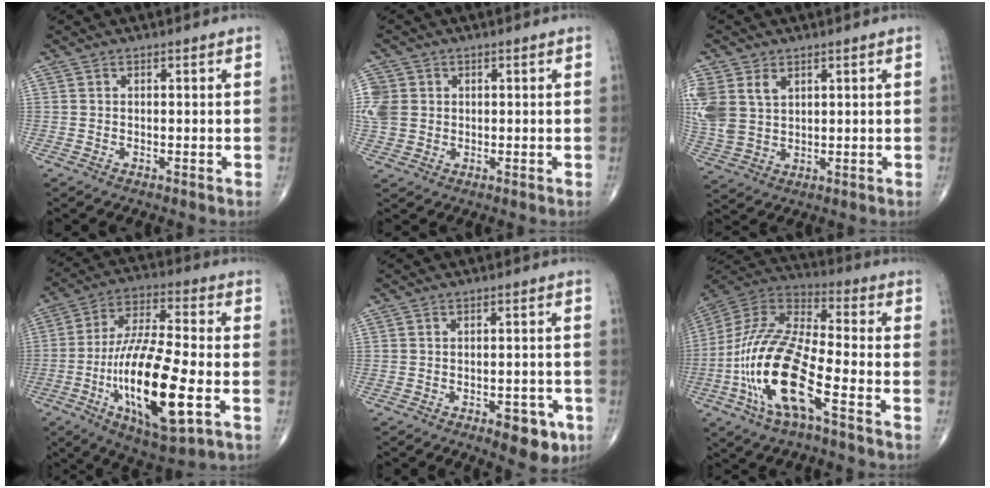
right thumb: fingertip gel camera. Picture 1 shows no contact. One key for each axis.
{"total": 10.7, "fx": 1.3, "fy": 9.5, "fz": 4.8, "tx": -0.138, "ty": 0.018, "tz": 0.036}
{"total": 12.3, "fx": 4.1, "fy": 8.8, "fz": 7.5, "tx": -0.187, "ty": 0.000, "tz": 0.096}
{"total": 21.4, "fx": -5.8, "fy": 6.4, "fz": 19.6, "tx": -0.366, "ty": 0.012, "tz": -0.091}
{"total": 6.7, "fx": -3.4, "fy": 3.1, "fz": 4.9, "tx": -0.041, "ty": 0.013, "tz": -0.038}
{"total": 19.8, "fx": -7.3, "fy": 6.3, "fz": 17.3, "tx": -0.367, "ty": 0.033, "tz": -0.137}